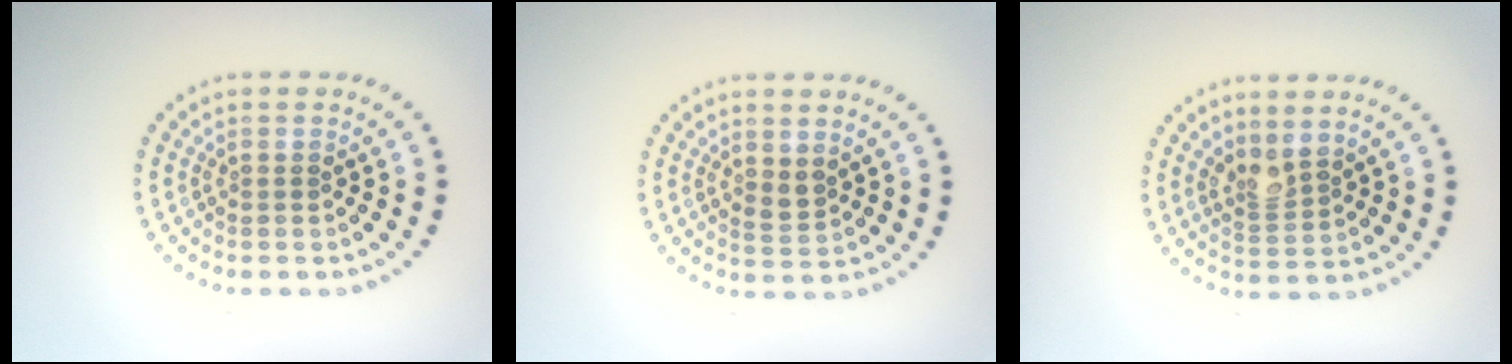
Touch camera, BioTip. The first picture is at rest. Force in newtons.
{"total": 1.3, "press": 1.2, "slide": 0.6}
{"total": 2.1, "press": 1.6, "slide": 1.3}